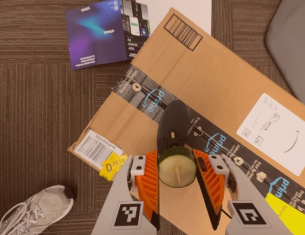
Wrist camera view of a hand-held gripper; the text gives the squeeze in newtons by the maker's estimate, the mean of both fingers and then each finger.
{"total": 10.1, "left": 10.4, "right": 9.9}